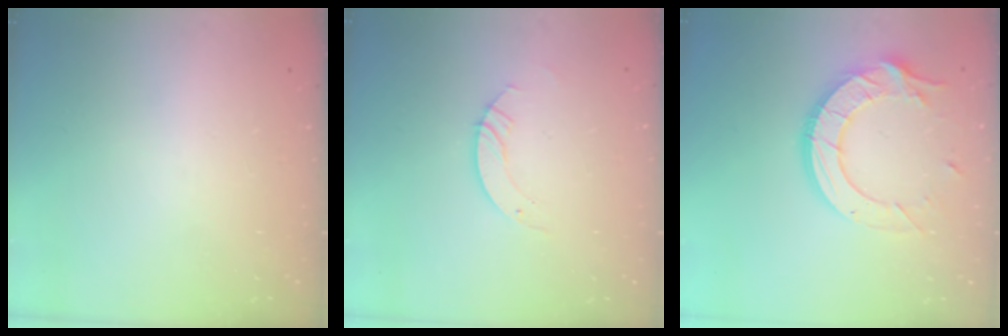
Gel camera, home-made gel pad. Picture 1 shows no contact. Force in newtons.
{"total": 3.5, "press": 3.5, "slide": 0.2}
{"total": 15.2, "press": 15.2, "slide": 1.3}